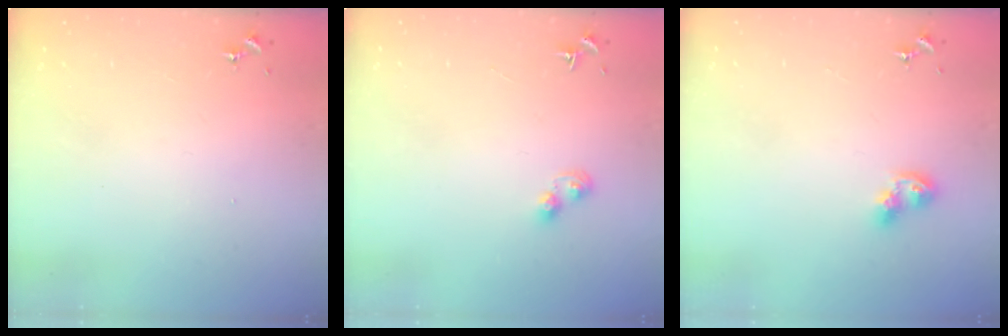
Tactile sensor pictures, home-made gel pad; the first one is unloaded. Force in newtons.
{"total": 3.4, "press": 3.4, "slide": 0.4}
{"total": 7.6, "press": 7.5, "slide": 0.9}